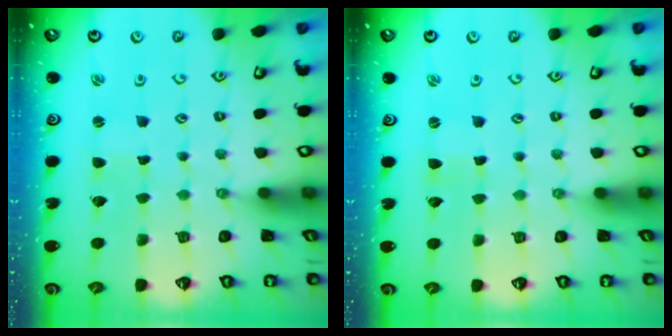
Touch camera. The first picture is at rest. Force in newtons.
{"total": 0.0}